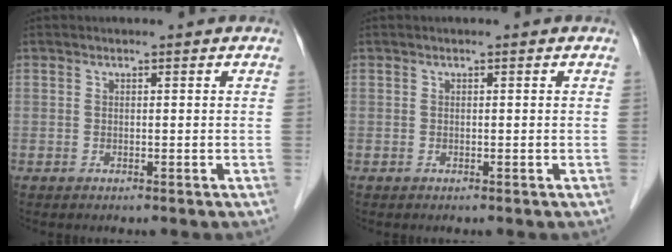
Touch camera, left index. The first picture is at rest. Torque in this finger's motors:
{"motor_torque": [-0.11, -0.09, 0.00, 0.00]}